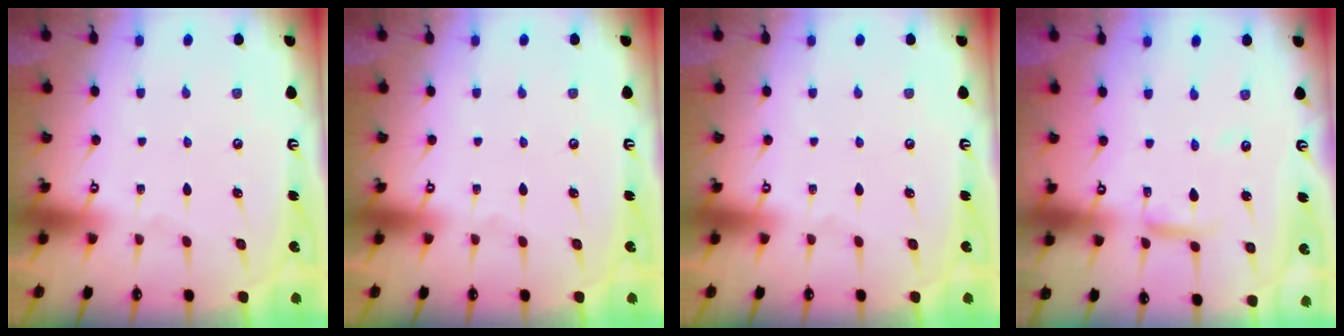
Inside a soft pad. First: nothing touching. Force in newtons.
{"total": 0.0}
{"total": 0.0}
{"total": 5.7, "press": 5.7, "slide": 0.5}